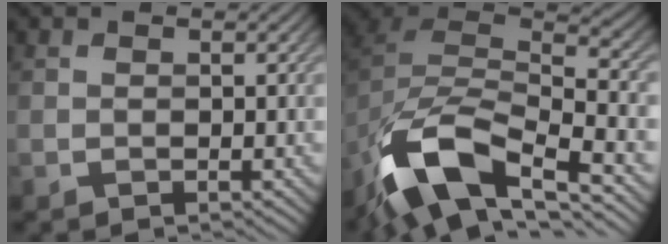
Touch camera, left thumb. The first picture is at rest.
{"total": 14.5, "force": [-9.1, 6.2, 9.4], "torque": [-0.217, -0.027, -0.154]}